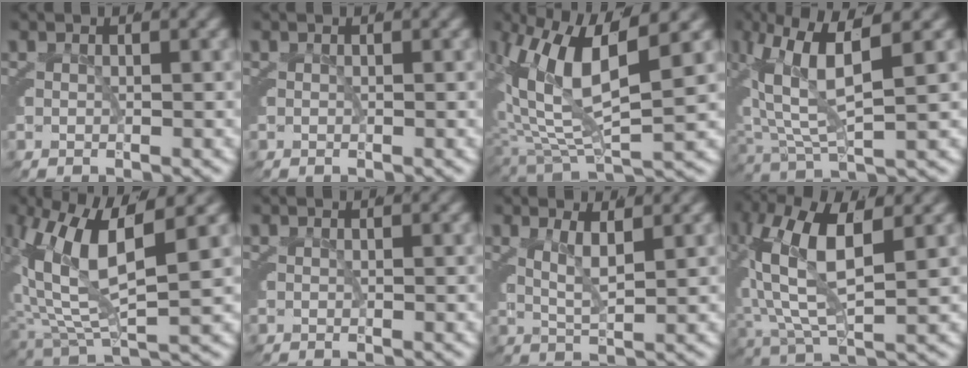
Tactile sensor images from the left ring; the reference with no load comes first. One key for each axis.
{"total": 0.0}
{"total": 12.0, "fx": 1.5, "fy": 6.2, "fz": 10.1, "tx": -0.192, "ty": -0.018, "tz": 0.039}
{"total": 8.4, "fx": 2.5, "fy": 3.0, "fz": 7.5, "tx": -0.127, "ty": 0.010, "tz": 0.046}
{"total": 10.5, "fx": 1.5, "fy": 5.2, "fz": 9.0, "tx": -0.176, "ty": -0.019, "tz": 0.040}
{"total": 0.0}
{"total": 2.6, "fx": 1.0, "fy": -0.6, "fz": 2.2, "tx": -0.036, "ty": -0.010, "tz": 0.028}
{"total": 9.4, "fx": 2.3, "fy": 3.8, "fz": 8.3, "tx": -0.153, "ty": 0.006, "tz": 0.043}